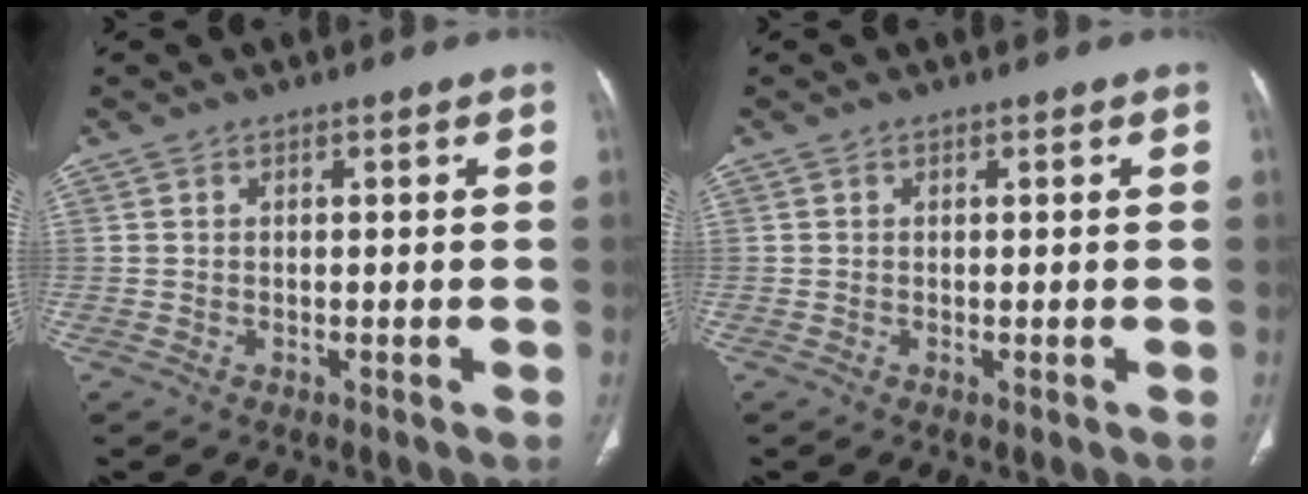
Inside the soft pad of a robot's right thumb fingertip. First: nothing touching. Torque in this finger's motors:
{"motor_torque": [1.39, 0.77, 0.14, -0.63, -0.03]}